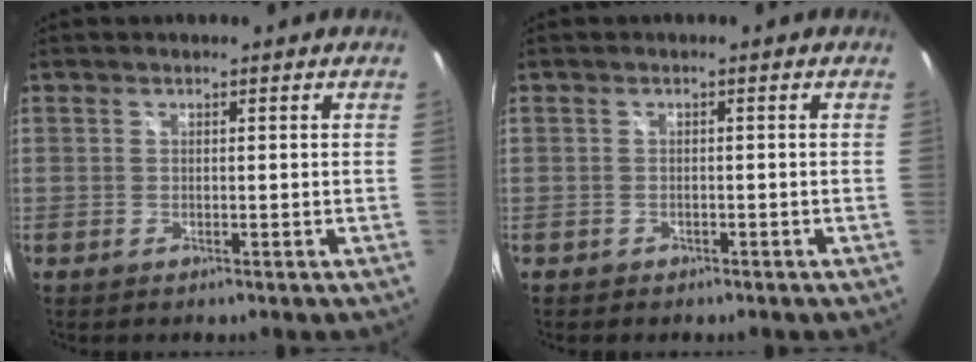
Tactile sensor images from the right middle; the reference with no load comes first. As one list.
[{"total": 1.0, "force": [-0.7, 0.7, 0.1], "torque": [-0.007, -0.001, -0.010]}]